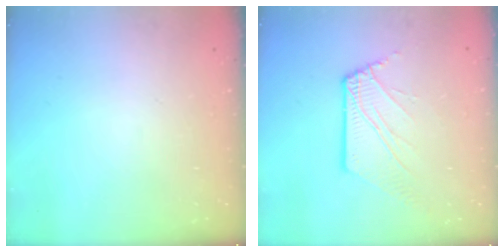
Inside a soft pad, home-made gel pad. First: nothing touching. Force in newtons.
{"total": 6.2, "press": 6.2, "slide": 0.8}